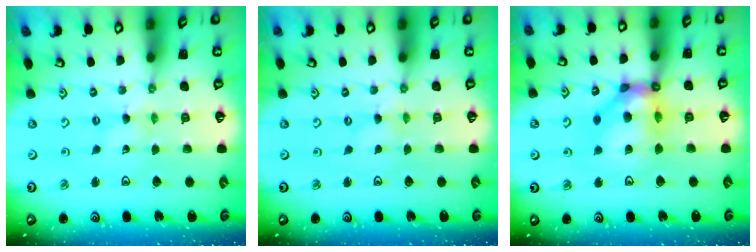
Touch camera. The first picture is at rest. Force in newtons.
{"total": 0.0}
{"total": 13.7, "press": 13.6, "slide": 1.8}